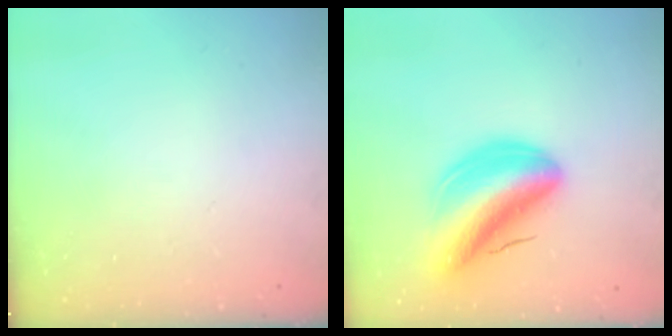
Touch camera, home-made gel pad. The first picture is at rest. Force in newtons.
{"total": 13.6, "press": 13.0, "slide": 4.0}